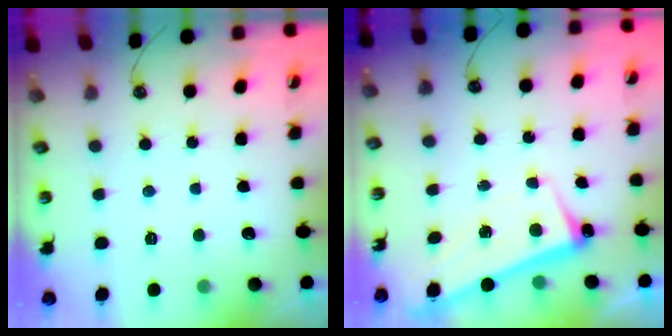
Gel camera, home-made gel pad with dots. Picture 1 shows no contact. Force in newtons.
{"total": 2.6, "press": 2.4, "slide": 1.0}